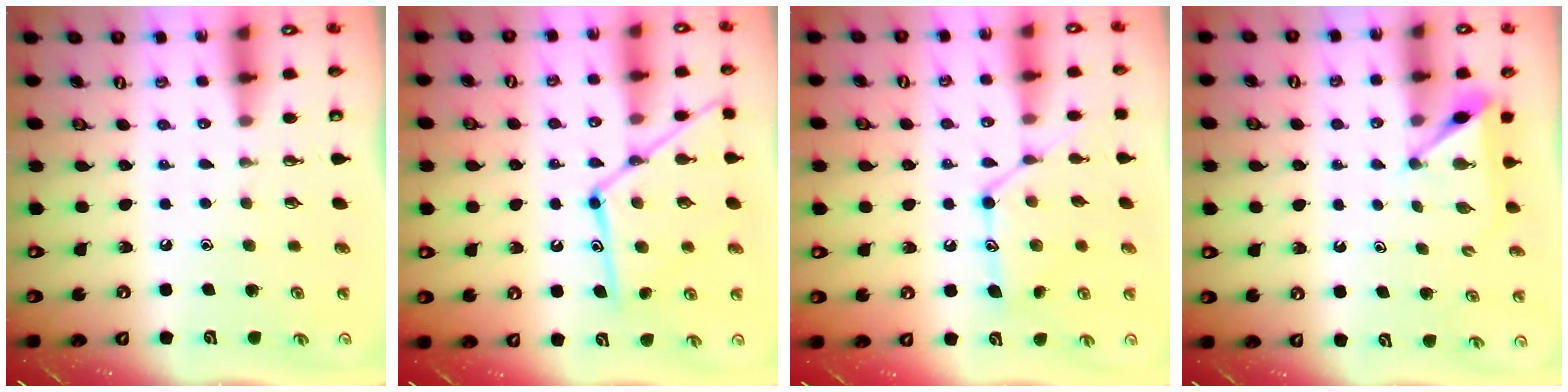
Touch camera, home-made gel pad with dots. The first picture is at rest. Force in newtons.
{"total": 16.8, "press": 16.7, "slide": 1.3}
{"total": 13.5, "press": 13.5, "slide": 0.8}
{"total": 4.9, "press": 4.9, "slide": 0.2}